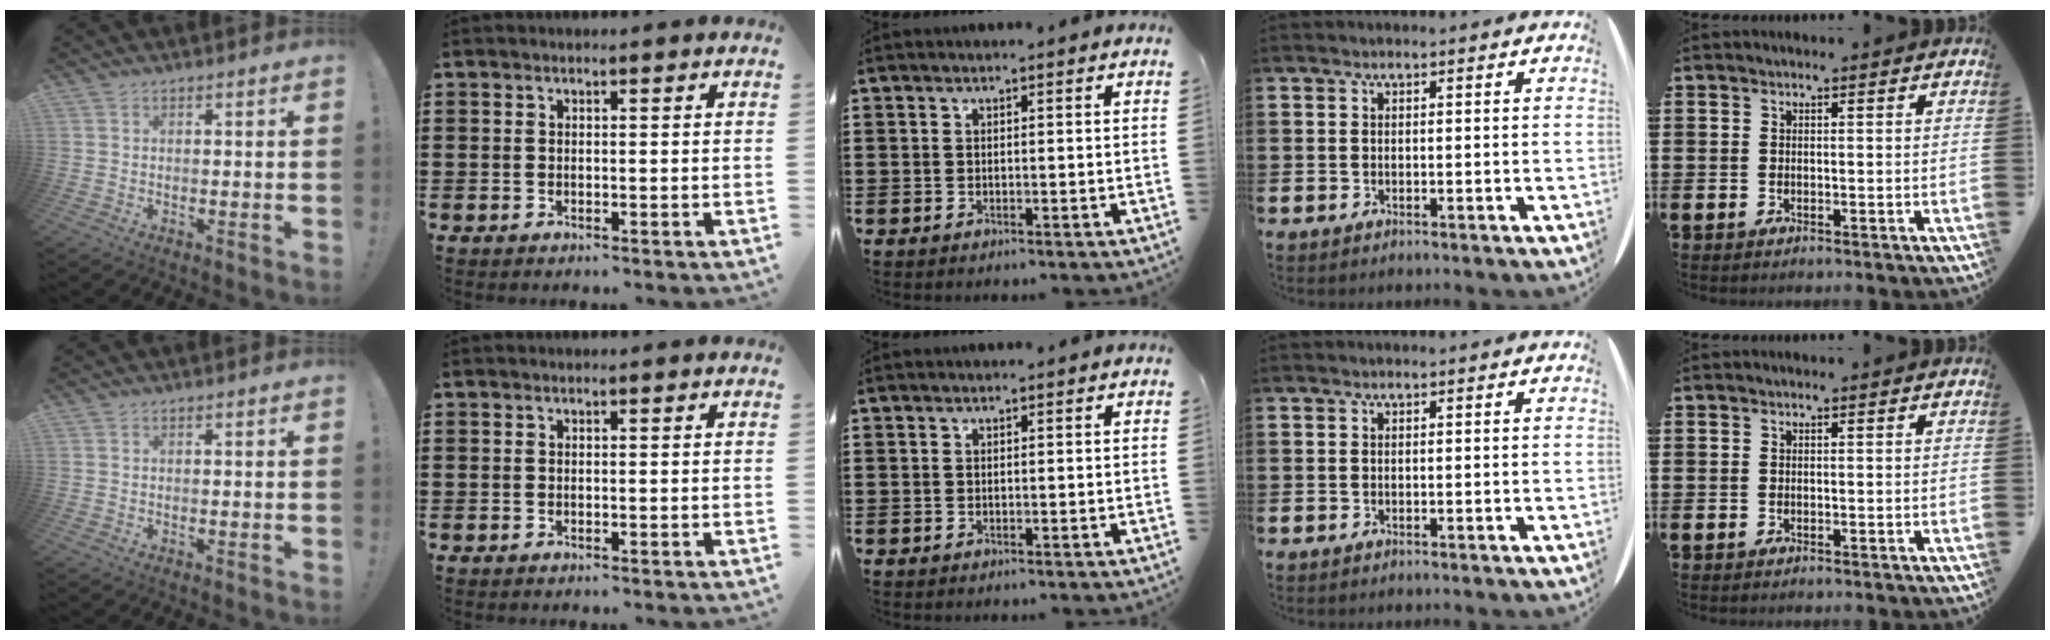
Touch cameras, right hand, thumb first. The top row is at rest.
{}